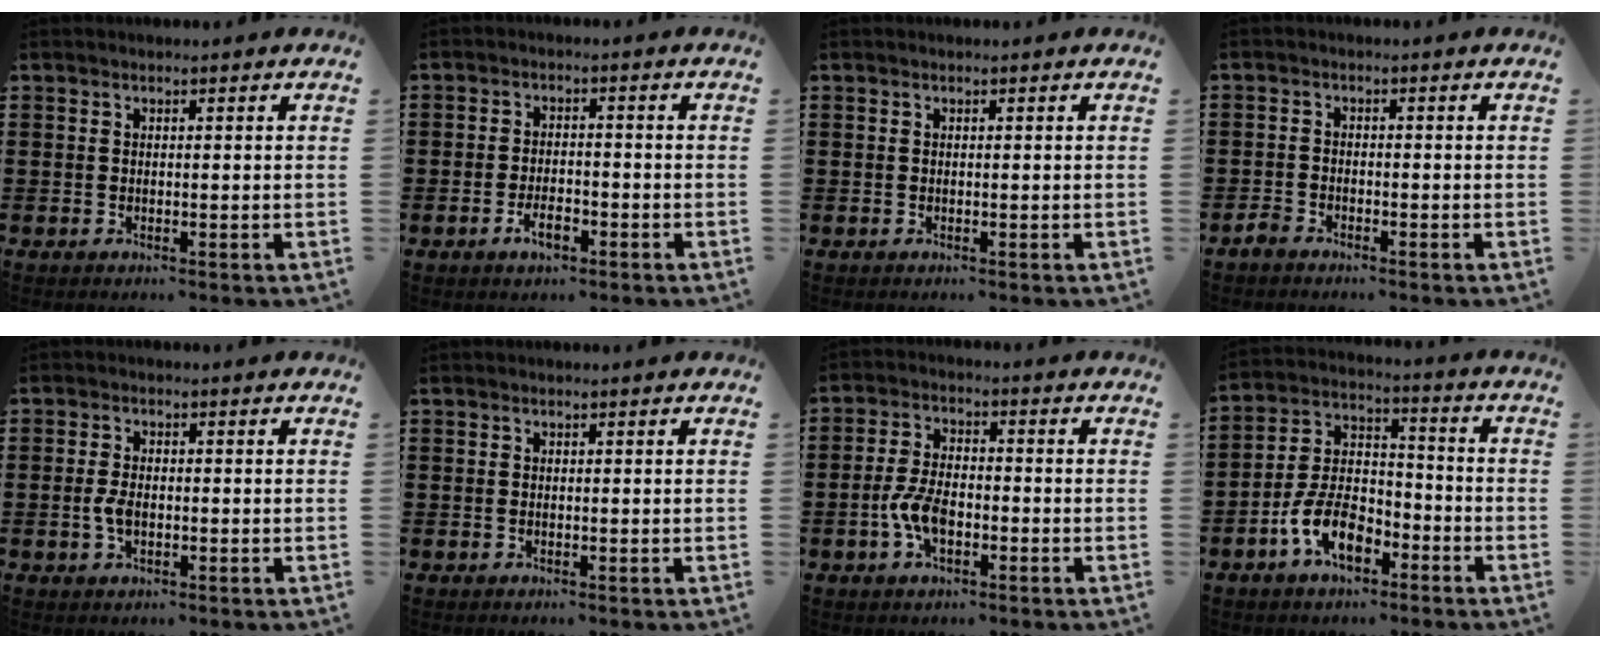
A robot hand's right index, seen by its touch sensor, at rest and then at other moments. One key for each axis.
{"total": 3.5, "fx": -1.9, "fy": 1.5, "fz": 2.6, "tx": -0.045, "ty": 0.003, "tz": -0.035}
{"total": 0.0}
{"total": 1.5, "fx": -1.4, "fy": 0.6, "fz": 0.3, "tx": -0.017, "ty": 0.001, "tz": -0.031}
{"total": 2.9, "fx": -0.5, "fy": 1.4, "fz": 2.5, "tx": -0.062, "ty": -0.006, "tz": -0.011}
{"total": 0.0}
{"total": 5.9, "fx": -1.9, "fy": 2.9, "fz": 4.8, "tx": -0.116, "ty": -0.004, "tz": -0.041}
{"total": 9.4, "fx": -5.1, "fy": 4.9, "fz": 6.2, "tx": -0.142, "ty": 0.006, "tz": -0.097}